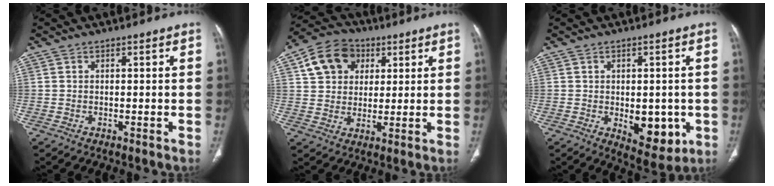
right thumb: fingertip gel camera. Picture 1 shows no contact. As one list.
[{"total": 11.5, "force": [4.1, 9.3, 5.5], "torque": [-0.078, 0.000, 0.067]}, {"total": 11.0, "force": [-2.5, 6.3, 8.7], "torque": [-0.078, -0.009, -0.019]}]